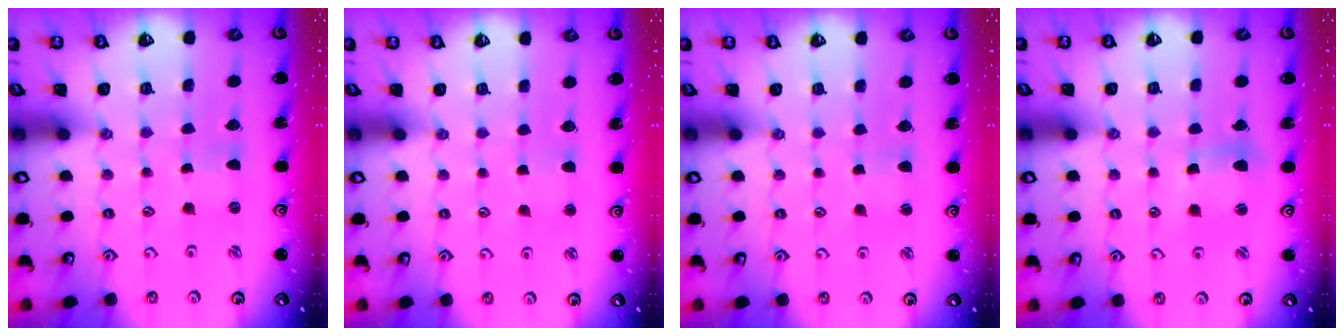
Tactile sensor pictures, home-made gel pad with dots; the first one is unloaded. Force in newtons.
{"total": 2.9, "press": 2.9, "slide": 0.3}
{"total": 2.5, "press": 2.5, "slide": 0.2}
{"total": 6.8, "press": 6.7, "slide": 1.1}